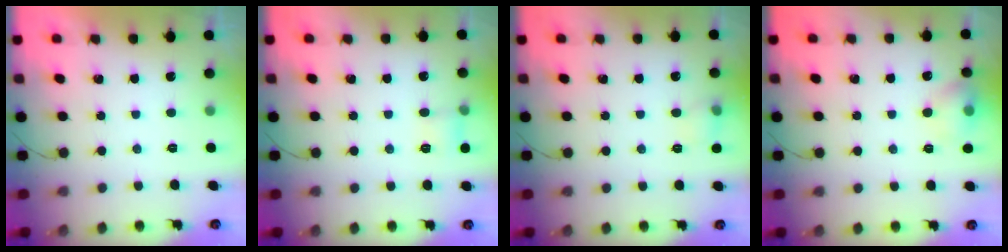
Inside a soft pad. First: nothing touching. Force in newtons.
{"total": 3.9, "press": 3.7, "slide": 1.3}
{"total": 6.3, "press": 6.1, "slide": 1.6}
{"total": 7.5, "press": 7.5, "slide": 0.9}